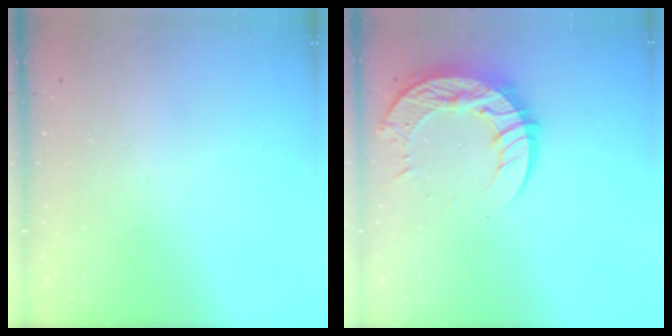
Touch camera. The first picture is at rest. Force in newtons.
{"total": 14.0, "press": 14.0, "slide": 1.3}